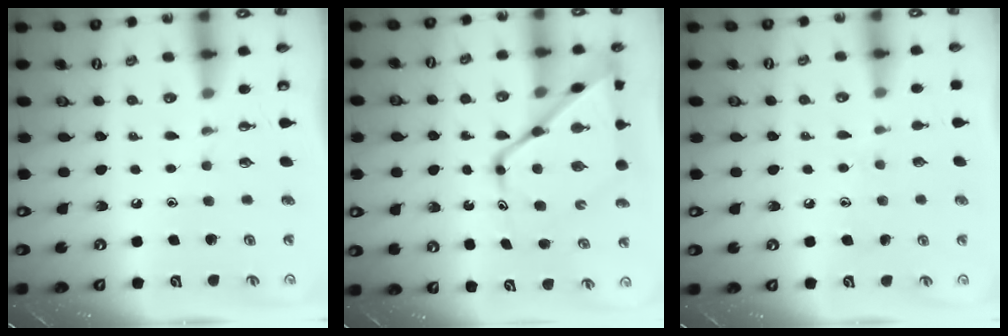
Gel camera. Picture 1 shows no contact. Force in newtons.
{"total": 17.2, "press": 17.1, "slide": 1.7}
{"total": 5.5, "press": 5.5, "slide": 0.4}